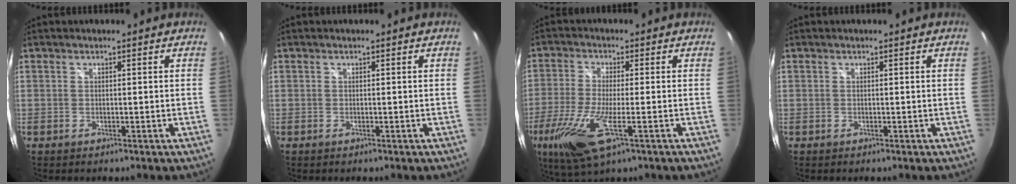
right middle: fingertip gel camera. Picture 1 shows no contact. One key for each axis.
{"total": 0.0}
{"total": 13.1, "fx": -5.6, "fy": 3.3, "fz": 11.3, "tx": -0.251, "ty": -0.043, "tz": -0.105}
{"total": 0.0}